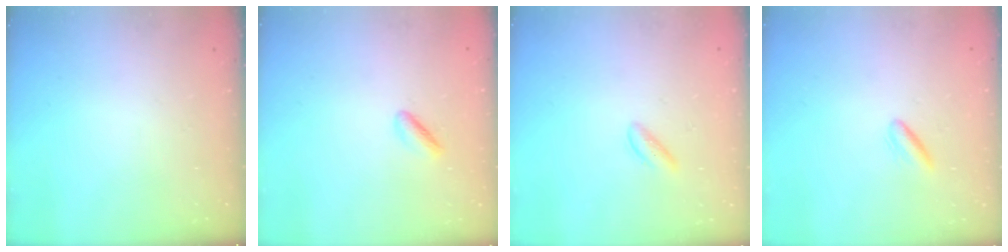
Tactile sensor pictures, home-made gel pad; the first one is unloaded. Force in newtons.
{"total": 1.9, "press": 1.6, "slide": 0.9}
{"total": 1.6, "press": 1.5, "slide": 0.5}
{"total": 2.1, "press": 1.9, "slide": 0.9}